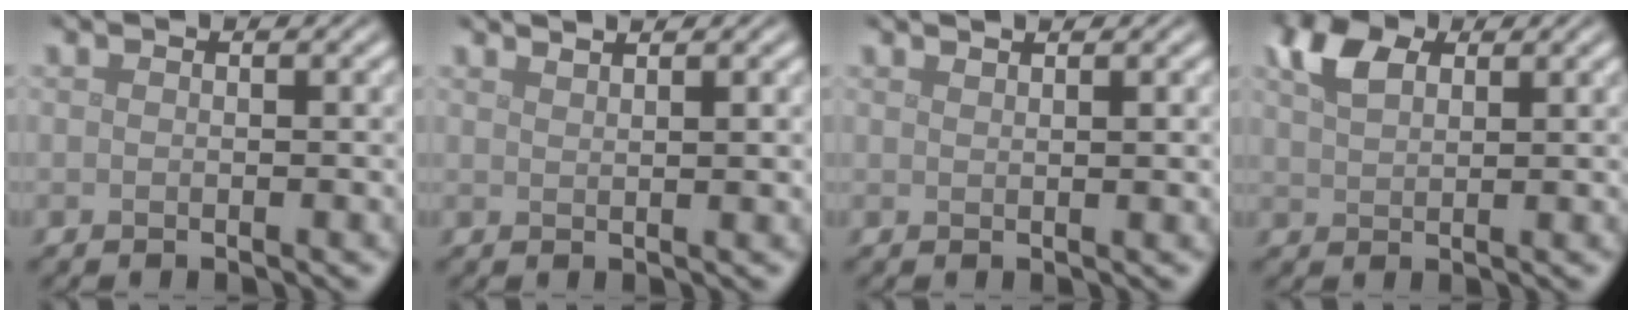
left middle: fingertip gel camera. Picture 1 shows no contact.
{"total": 1.9, "force": [1.5, 0.5, 1.1], "torque": [0.001, 0.001, 0.011]}
{"total": 1.3, "force": [1.0, 0.3, 0.8], "torque": [-0.004, 0.000, 0.009]}
{"total": 3.8, "force": [2.1, 2.2, 2.2], "torque": [-0.057, 0.008, 0.041]}